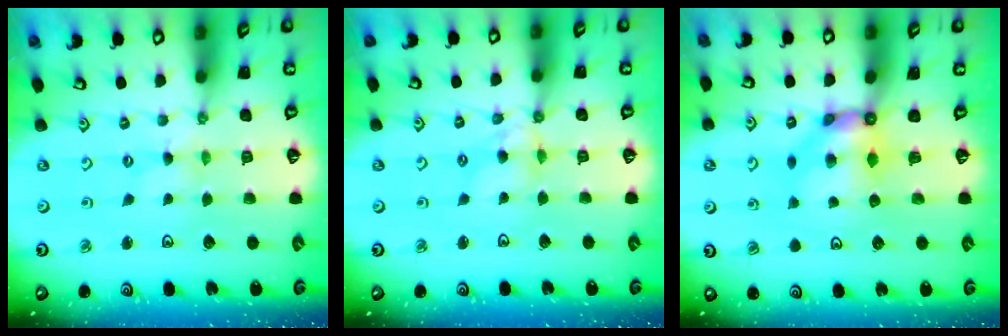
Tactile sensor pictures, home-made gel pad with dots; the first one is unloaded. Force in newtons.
{"total": 5.9, "press": 5.8, "slide": 0.5}
{"total": 7.8, "press": 7.8, "slide": 0.5}